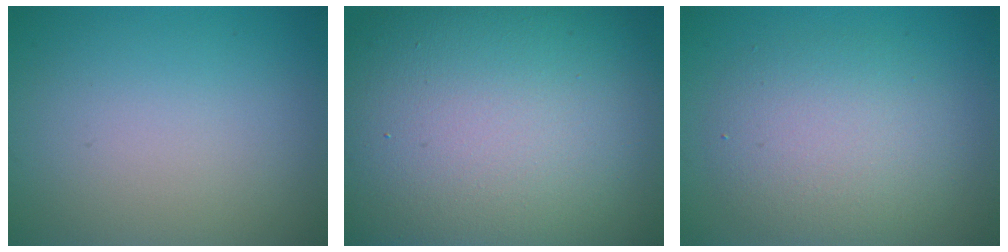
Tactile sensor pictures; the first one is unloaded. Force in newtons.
{"total": 19.8, "press": 19.7, "slide": 1.2}
{"total": 4.8, "press": 4.8, "slide": 0.2}